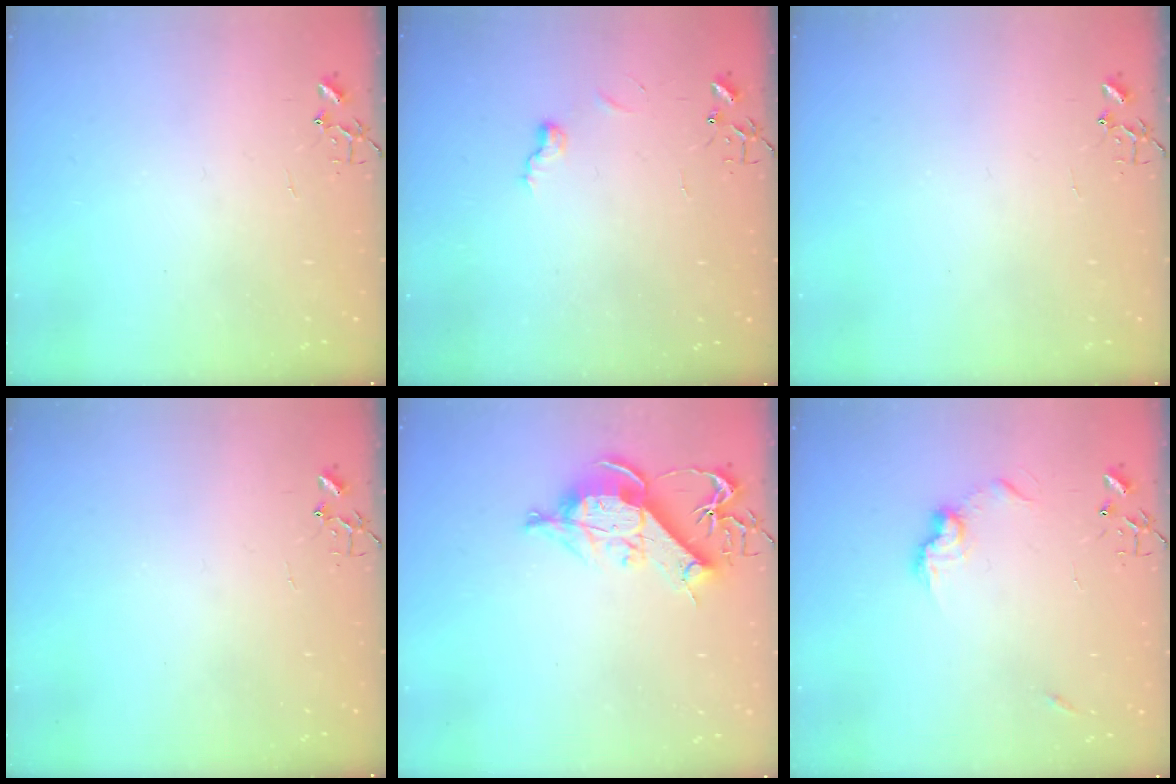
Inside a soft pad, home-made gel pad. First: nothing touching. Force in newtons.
{"total": 5.5, "press": 5.5, "slide": 0.6}
{"total": 0.0}
{"total": 0.0}
{"total": 11.0, "press": 11.0, "slide": 1.3}
{"total": 8.8, "press": 8.8, "slide": 0.4}